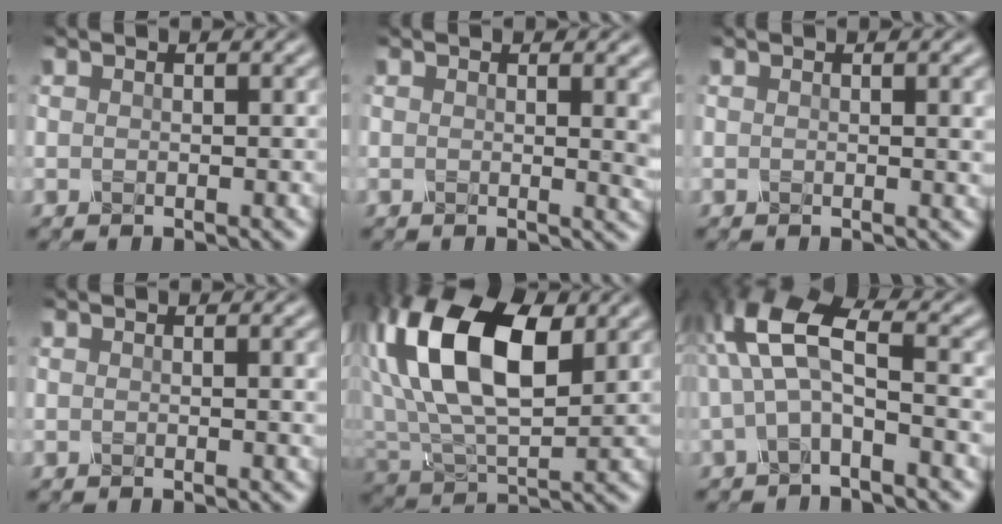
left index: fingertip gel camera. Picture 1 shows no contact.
{"total": 3.7, "force": [1.2, 1.4, 3.2], "torque": [-0.022, 0.008, 0.018]}
{"total": 2.3, "force": [0.8, 0.8, 2.0], "torque": [-0.014, 0.003, 0.011]}
{"total": 1.4, "force": [0.5, 0.5, 1.2], "torque": [-0.010, 0.003, 0.005]}
{"total": 13.0, "force": [3.6, 7.3, 10.2], "torque": [-0.203, 0.019, 0.067]}
{"total": 5.5, "force": [-0.3, 2.0, 5.1], "torque": [-0.119, 0.020, -0.010]}